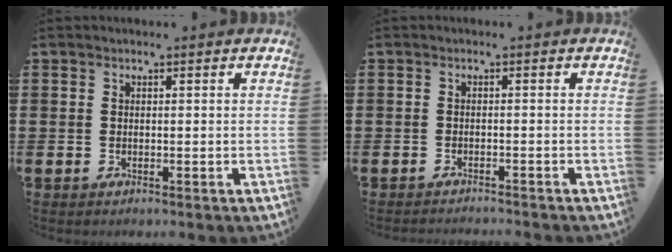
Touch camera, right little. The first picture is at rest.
{"total": 0.9, "force": [-0.9, -0.2, -0.1], "torque": [0.001, 0.000, -0.019]}